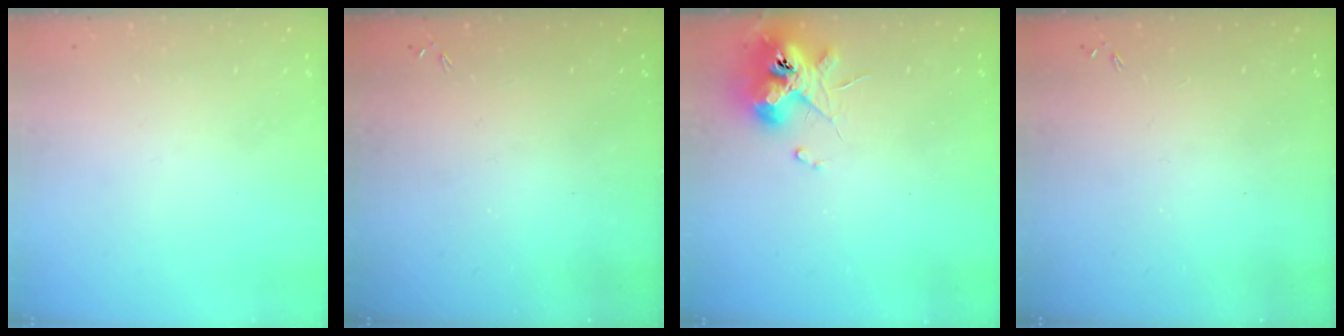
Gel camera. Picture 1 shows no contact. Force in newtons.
{"total": 0.0}
{"total": 11.7, "press": 11.6, "slide": 1.2}
{"total": 0.0}